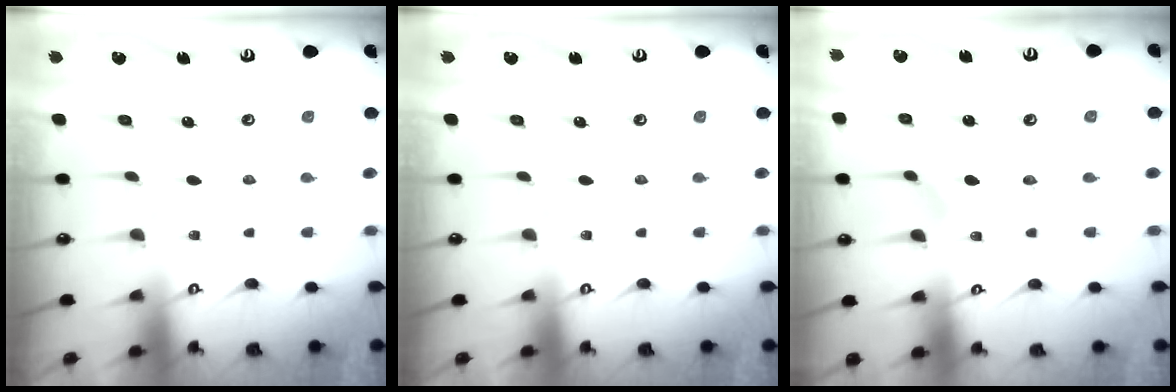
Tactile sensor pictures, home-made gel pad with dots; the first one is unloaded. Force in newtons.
{"total": 0.0}
{"total": 1.0, "press": 1.0, "slide": 0.1}